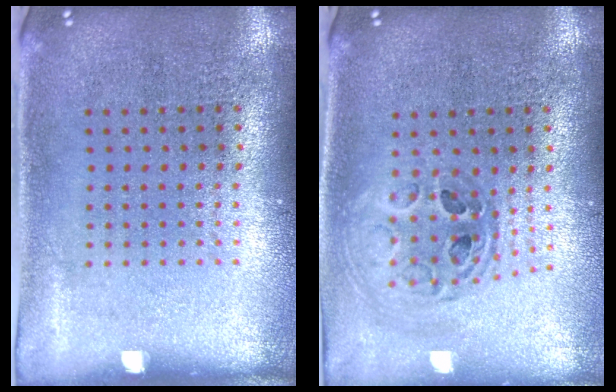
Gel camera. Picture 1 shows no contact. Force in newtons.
{"total": 1.0, "press": 0.9, "slide": 0.3}